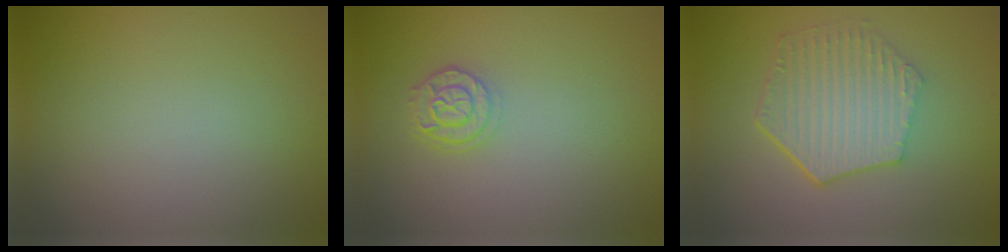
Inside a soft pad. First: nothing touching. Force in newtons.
{"total": 2.5, "press": 2.1, "slide": 1.4}
{"total": 5.9, "press": 4.4, "slide": 4.0}